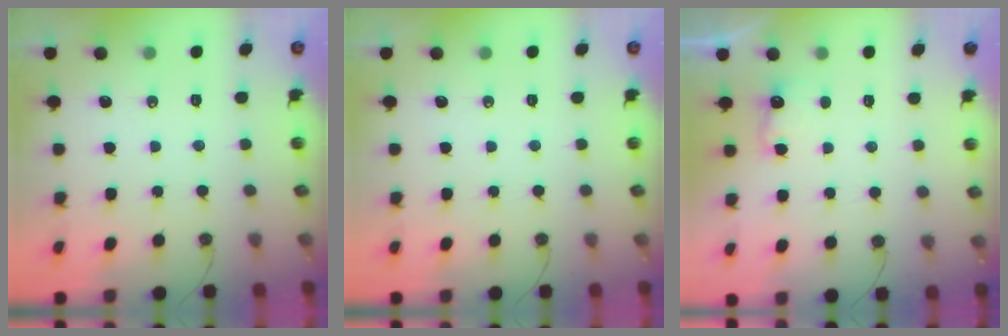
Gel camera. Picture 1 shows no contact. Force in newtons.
{"total": 0.0}
{"total": 3.5, "press": 3.3, "slide": 1.0}